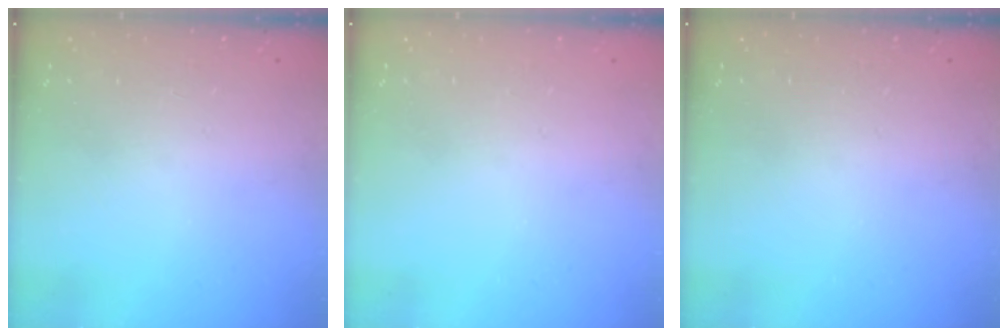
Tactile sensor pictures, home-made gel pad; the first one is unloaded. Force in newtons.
{"total": 0.0}
{"total": 0.0}